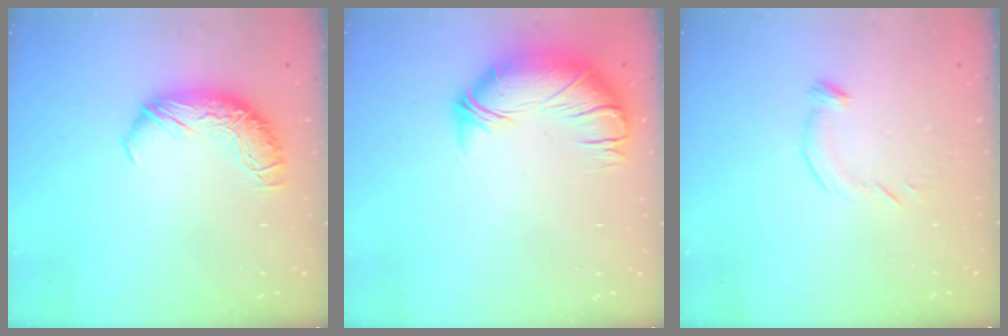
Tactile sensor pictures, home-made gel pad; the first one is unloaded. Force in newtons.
{"total": 2.7, "press": 1.6, "slide": 2.2}
{"total": 5.6, "press": 5.5, "slide": 0.5}